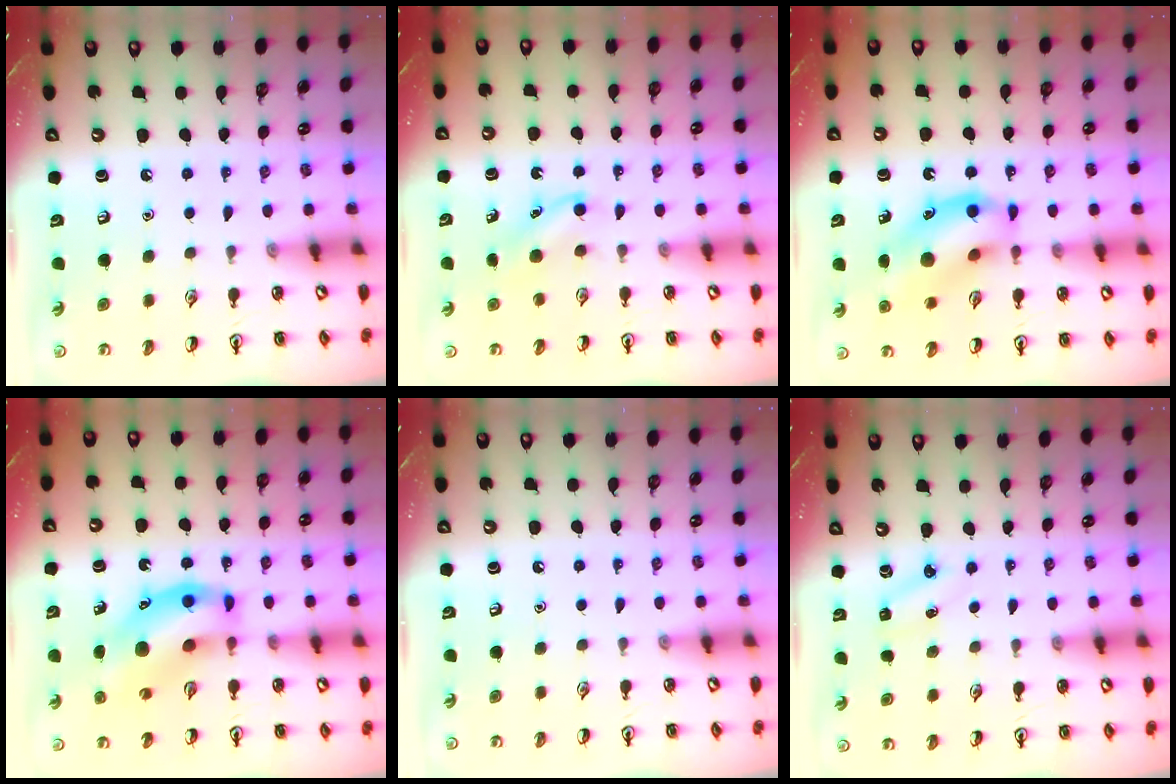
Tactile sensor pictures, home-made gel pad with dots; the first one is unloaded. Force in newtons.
{"total": 4.1, "press": 3.9, "slide": 1.3}
{"total": 14.6, "press": 14.4, "slide": 2.1}
{"total": 14.8, "press": 14.3, "slide": 3.9}
{"total": 0.0}
{"total": 2.8, "press": 2.6, "slide": 1.0}